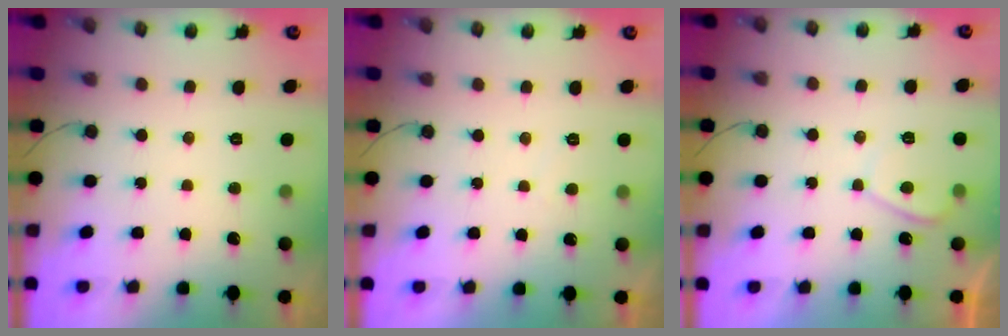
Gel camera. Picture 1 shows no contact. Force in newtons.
{"total": 0.5, "press": 0.3, "slide": 0.5}
{"total": 3.1, "press": 3.1, "slide": 0.7}